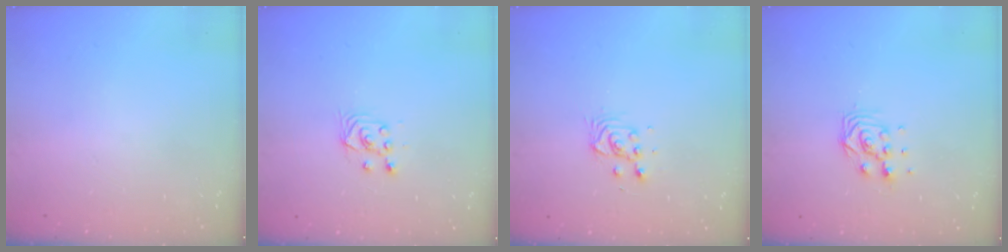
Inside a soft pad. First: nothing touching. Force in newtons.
{"total": 2.9, "press": 2.7, "slide": 1.0}
{"total": 3.4, "press": 3.4, "slide": 0.4}
{"total": 6.6, "press": 6.6, "slide": 0.5}